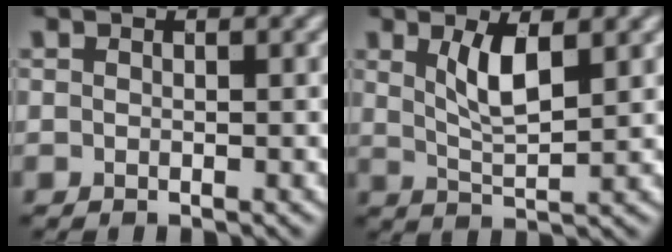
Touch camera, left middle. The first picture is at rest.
{"total": 3.8, "force": [1.1, 1.2, 3.4], "torque": [-0.075, -0.008, 0.024]}